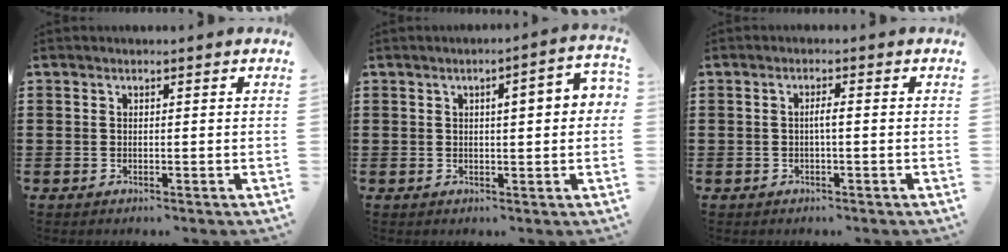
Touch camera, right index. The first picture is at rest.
{"total": 4.1, "force": [0.6, 0.8, 4.0], "torque": [-0.056, -0.001, 0.002]}
{"total": 1.7, "force": [-0.3, 0.1, 1.6], "torque": [-0.031, 0.001, -0.008]}